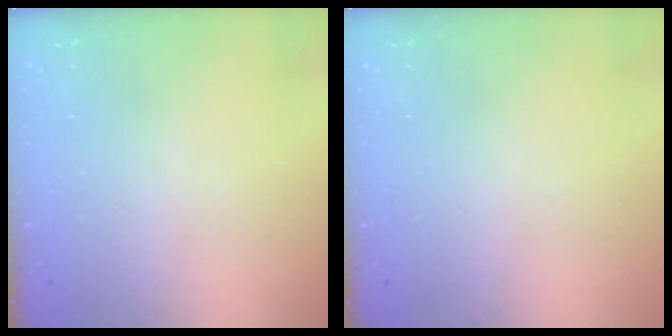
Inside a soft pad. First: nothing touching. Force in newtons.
{"total": 0.0}